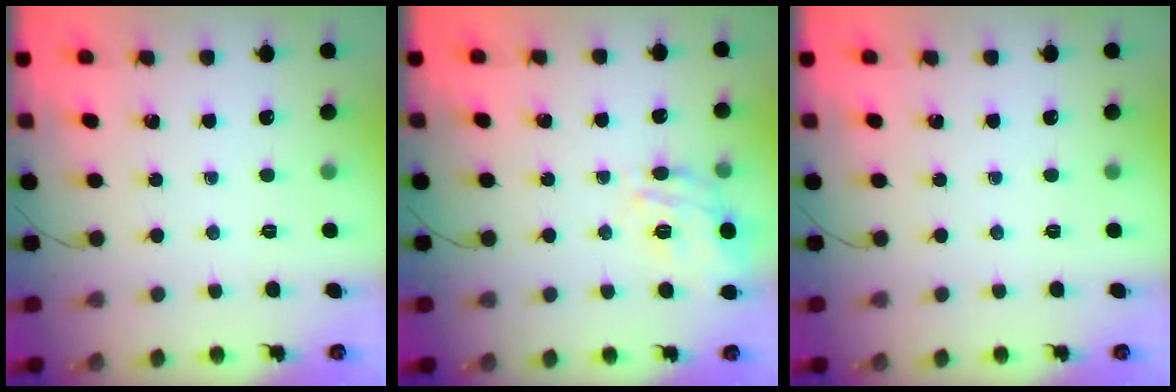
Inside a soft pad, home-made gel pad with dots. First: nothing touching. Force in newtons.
{"total": 14.8, "press": 14.7, "slide": 1.4}
{"total": 0.0}